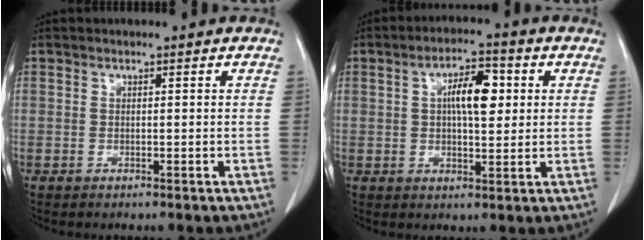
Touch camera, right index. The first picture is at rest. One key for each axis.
{"total": 6.7, "fx": 1.2, "fy": 2.0, "fz": 6.3, "tx": -0.112, "ty": 0.012, "tz": 0.020}